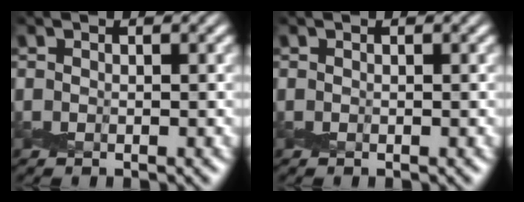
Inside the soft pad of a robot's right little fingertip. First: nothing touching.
{"total": 0.0}